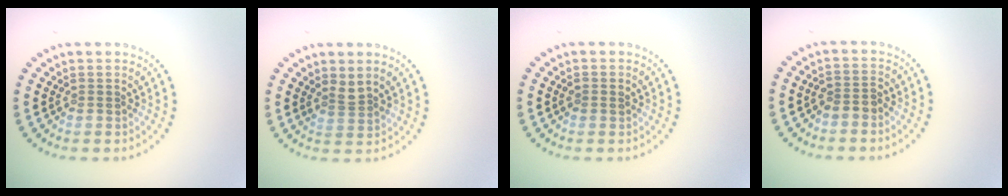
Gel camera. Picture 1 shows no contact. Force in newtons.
{"total": 1.4, "press": 1.2, "slide": 0.9}
{"total": 0.8, "press": 0.8, "slide": 0.1}
{"total": 1.6, "press": 1.4, "slide": 0.7}